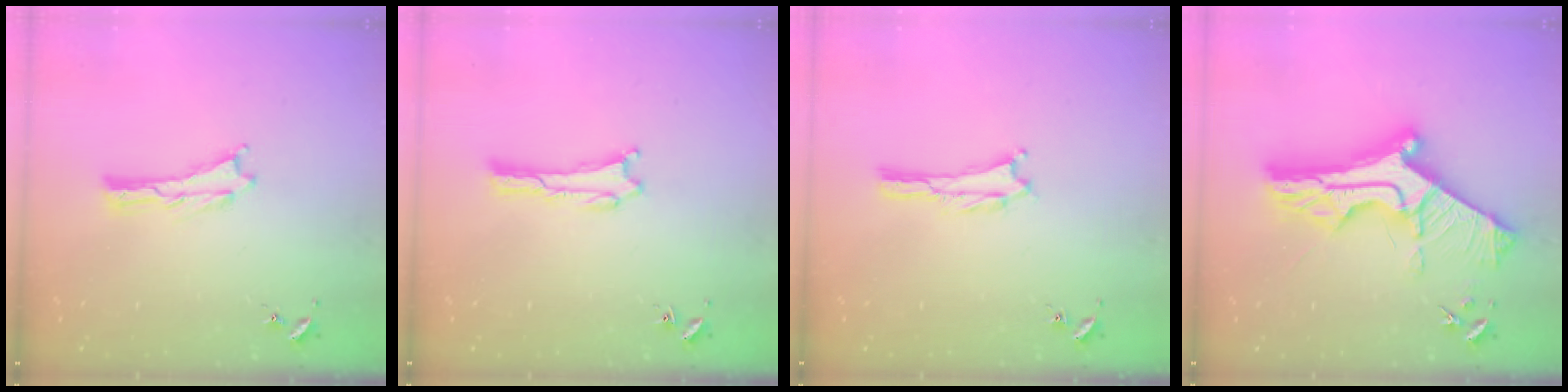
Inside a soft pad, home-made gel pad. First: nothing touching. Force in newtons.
{"total": 0.0}
{"total": 0.0}
{"total": 13.9, "press": 13.9, "slide": 1.2}